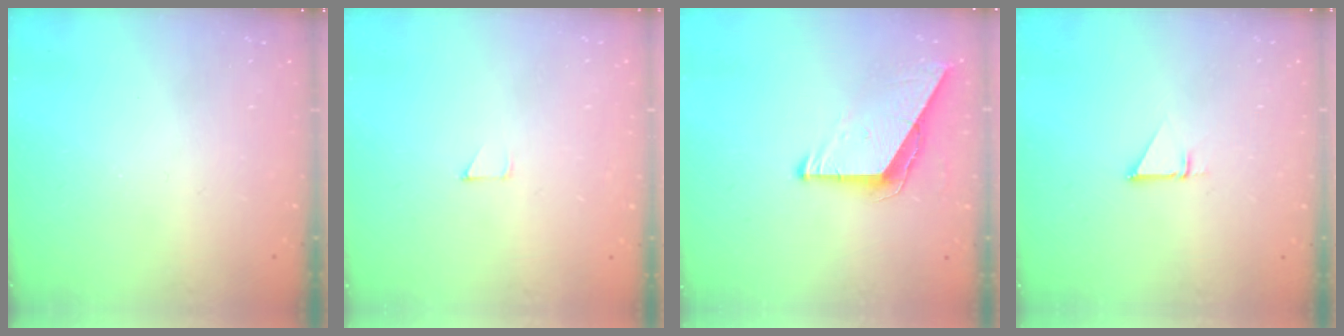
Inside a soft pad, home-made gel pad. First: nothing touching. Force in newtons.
{"total": 2.7, "press": 2.7, "slide": 0.2}
{"total": 9.5, "press": 9.4, "slide": 1.0}
{"total": 1.4, "press": 1.4, "slide": 0.0}